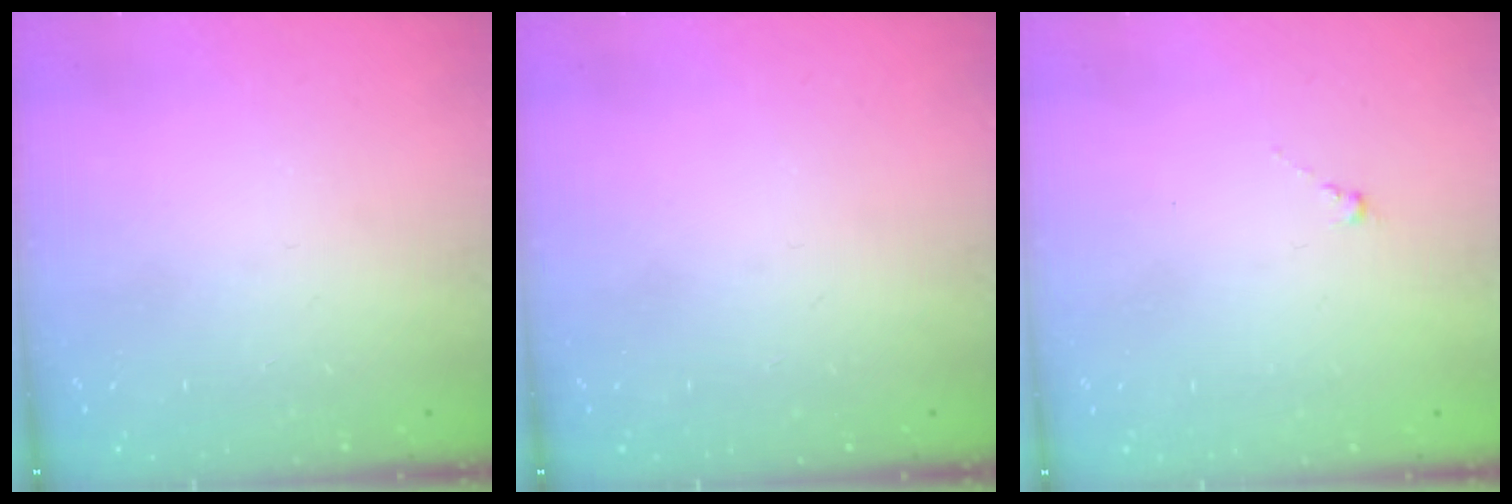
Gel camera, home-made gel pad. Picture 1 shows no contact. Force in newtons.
{"total": 0.0}
{"total": 0.0}